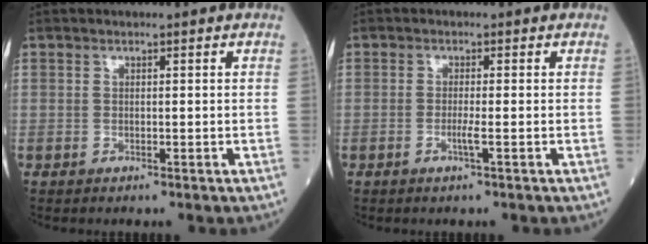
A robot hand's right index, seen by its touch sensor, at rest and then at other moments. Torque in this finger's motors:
{"motor_torque": [0.02, -0.03, 0.06, -0.01]}